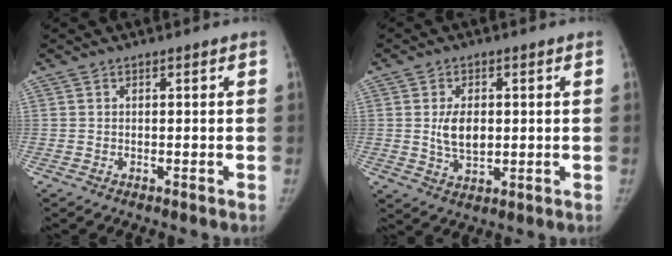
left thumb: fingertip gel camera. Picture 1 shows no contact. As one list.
[{"total": 6.5, "force": [0.4, 4.1, 5.0], "torque": [-0.072, -0.007, 0.012]}]